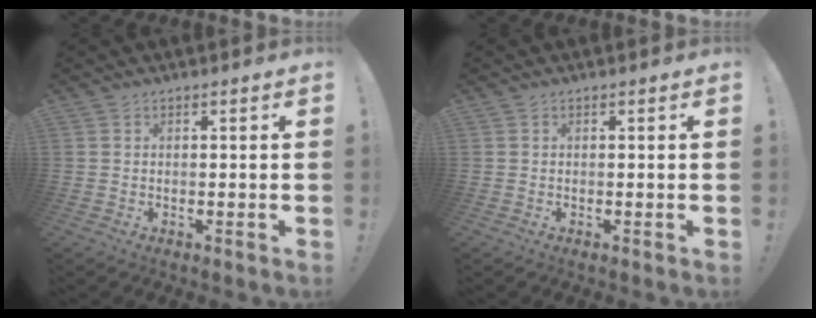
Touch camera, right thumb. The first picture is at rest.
{"total": 0.0}